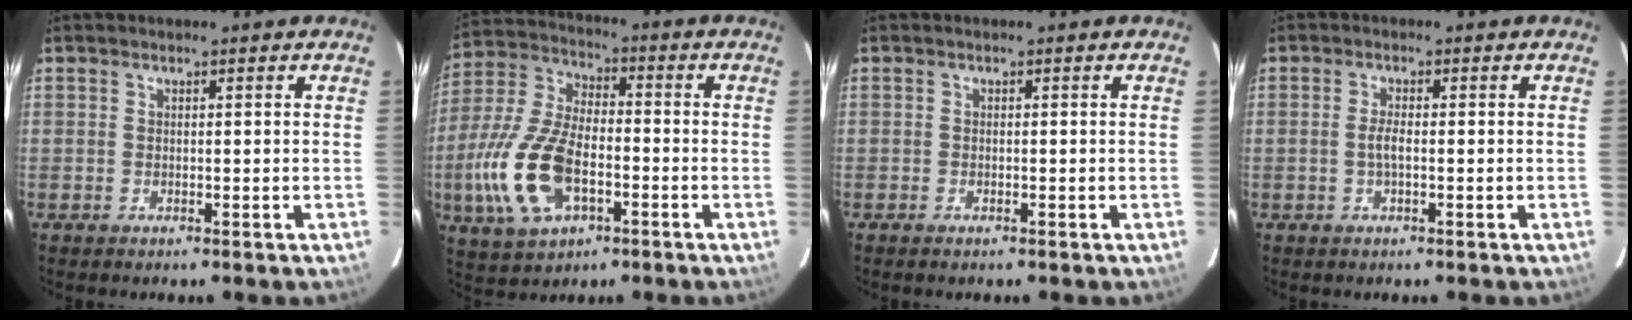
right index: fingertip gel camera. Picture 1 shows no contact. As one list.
[{"total": 17.1, "force": [-5.4, 8.8, 13.6], "torque": [-0.312, -0.006, -0.096]}, {"total": 0.6, "force": [-0.5, 0.2, 0.3], "torque": [-0.007, 0.000, -0.010]}, {"total": 2.0, "force": [-0.4, 0.3, 1.9], "torque": [-0.040, 0.002, -0.010]}]